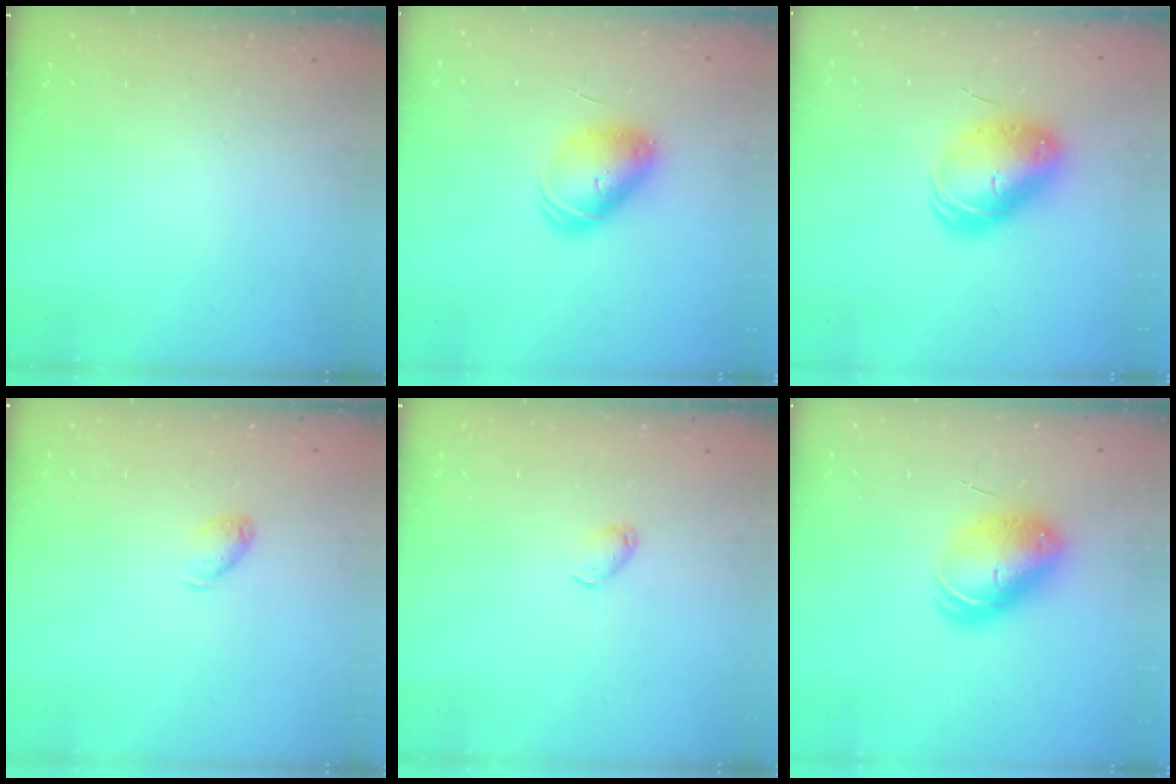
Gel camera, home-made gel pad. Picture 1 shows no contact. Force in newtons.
{"total": 7.9, "press": 7.9, "slide": 1.2}
{"total": 10.3, "press": 10.1, "slide": 2.0}
{"total": 5.0, "press": 5.0, "slide": 0.6}
{"total": 3.1, "press": 3.0, "slide": 0.6}
{"total": 9.3, "press": 9.1, "slide": 2.0}